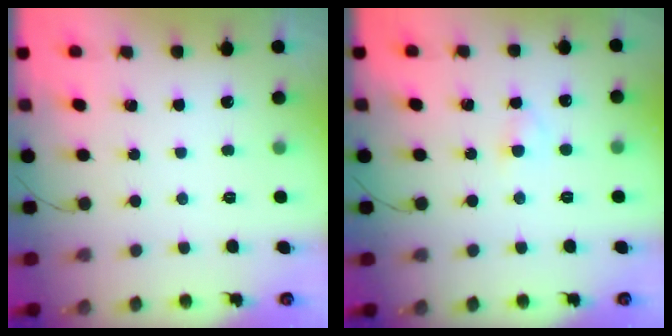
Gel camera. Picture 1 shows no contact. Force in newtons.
{"total": 2.2, "press": 2.0, "slide": 1.0}